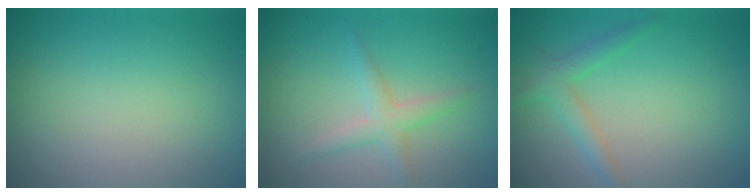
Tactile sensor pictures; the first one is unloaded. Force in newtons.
{"total": 1.9, "press": 1.9, "slide": 0.0}
{"total": 2.0, "press": 2.0, "slide": 0.1}